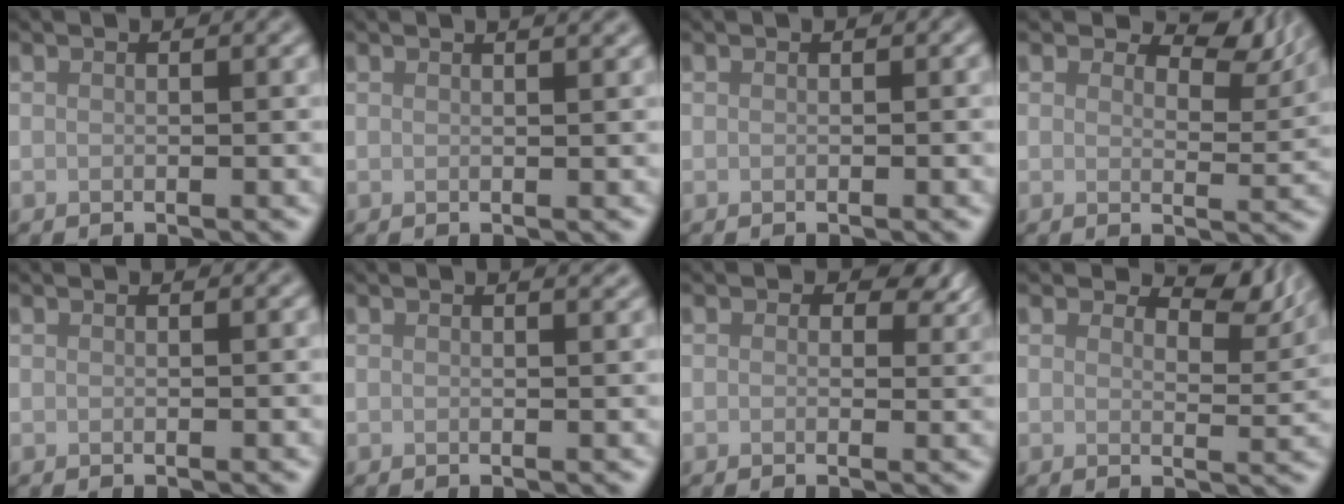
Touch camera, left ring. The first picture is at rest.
{"total": 1.7, "force": [1.3, 0.6, 1.0], "torque": [-0.004, 0.003, 0.008]}
{"total": 0.0}
{"total": 5.5, "force": [3.7, 2.6, 3.1], "torque": [-0.034, -0.001, 0.045]}
{"total": 0.0}
{"total": 1.3, "force": [1.1, 0.3, 0.5], "torque": [0.001, 0.001, 0.011]}
{"total": 3.3, "force": [1.4, 2.2, 2.0], "torque": [-0.025, -0.004, 0.013]}
{"total": 4.1, "force": [3.1, 1.7, 2.2], "torque": [-0.027, -0.005, 0.038]}